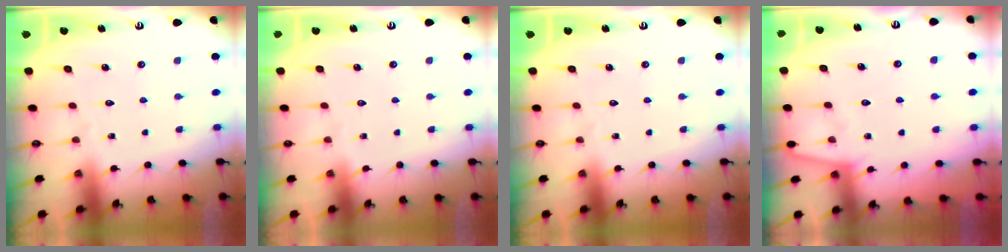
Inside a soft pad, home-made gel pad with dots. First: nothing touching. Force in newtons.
{"total": 0.0}
{"total": 0.0}
{"total": 2.4, "press": 2.4, "slide": 0.3}